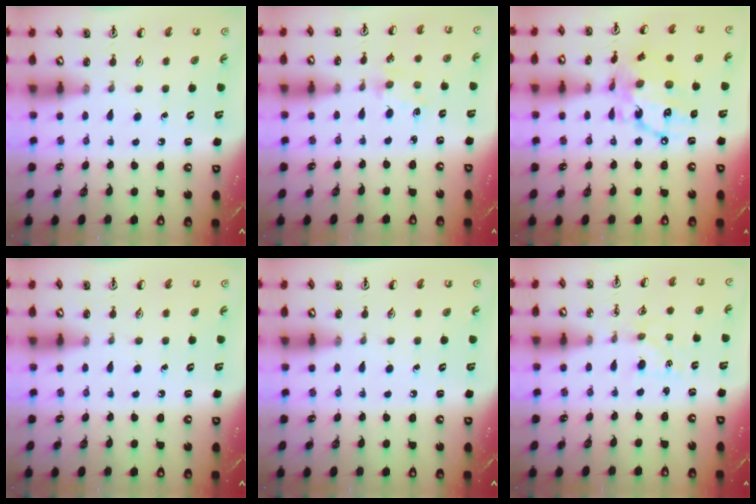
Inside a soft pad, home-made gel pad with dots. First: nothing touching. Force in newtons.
{"total": 2.5, "press": 2.4, "slide": 0.3}
{"total": 15.0, "press": 14.9, "slide": 1.2}
{"total": 0.0}
{"total": 0.0}
{"total": 2.3, "press": 2.3, "slide": 0.3}